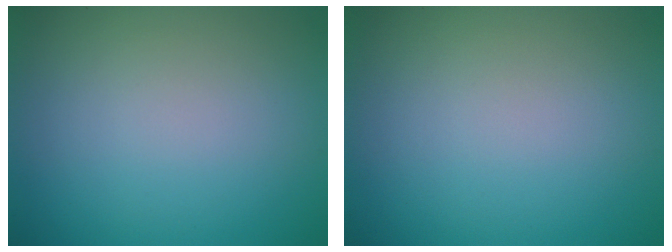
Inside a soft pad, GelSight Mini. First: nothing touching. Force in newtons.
{"total": 0.0}